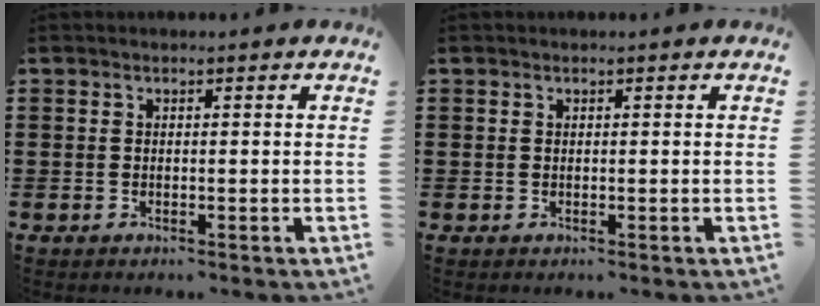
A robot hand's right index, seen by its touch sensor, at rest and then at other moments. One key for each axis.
{"total": 0.0}